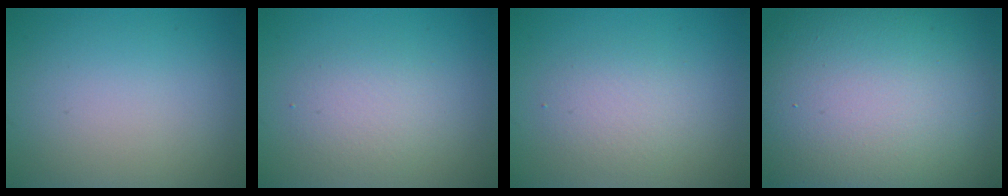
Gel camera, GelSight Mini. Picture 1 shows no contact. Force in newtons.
{"total": 2.5, "press": 2.5, "slide": 0.3}
{"total": 2.5, "press": 2.5, "slide": 0.3}
{"total": 21.1, "press": 21.1, "slide": 1.0}